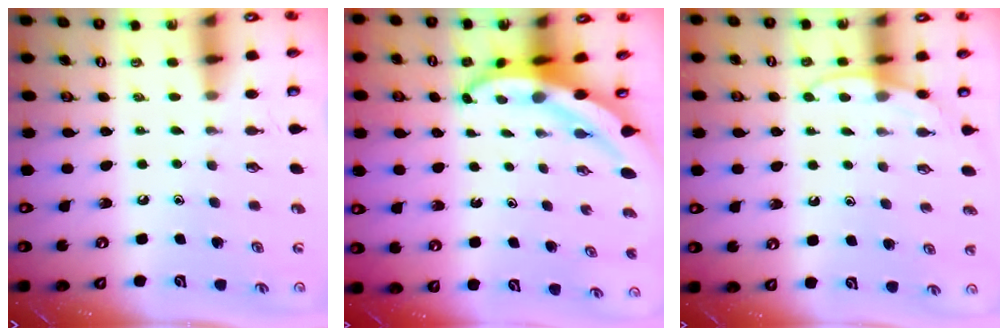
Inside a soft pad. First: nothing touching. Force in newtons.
{"total": 5.2, "press": 5.2, "slide": 0.6}
{"total": 6.9, "press": 6.8, "slide": 0.6}